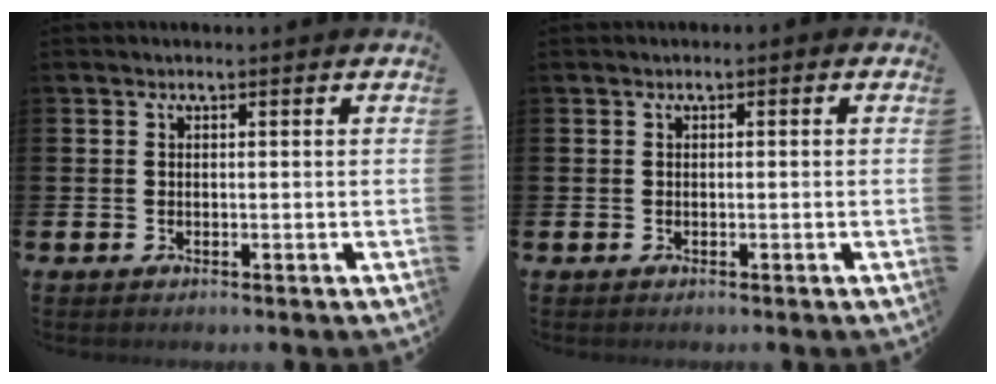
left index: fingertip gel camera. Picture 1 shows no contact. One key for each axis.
{"total": 0.7, "fx": -0.7, "fy": 0.1, "fz": -0.2, "tx": 0.004, "ty": 0.001, "tz": -0.015}